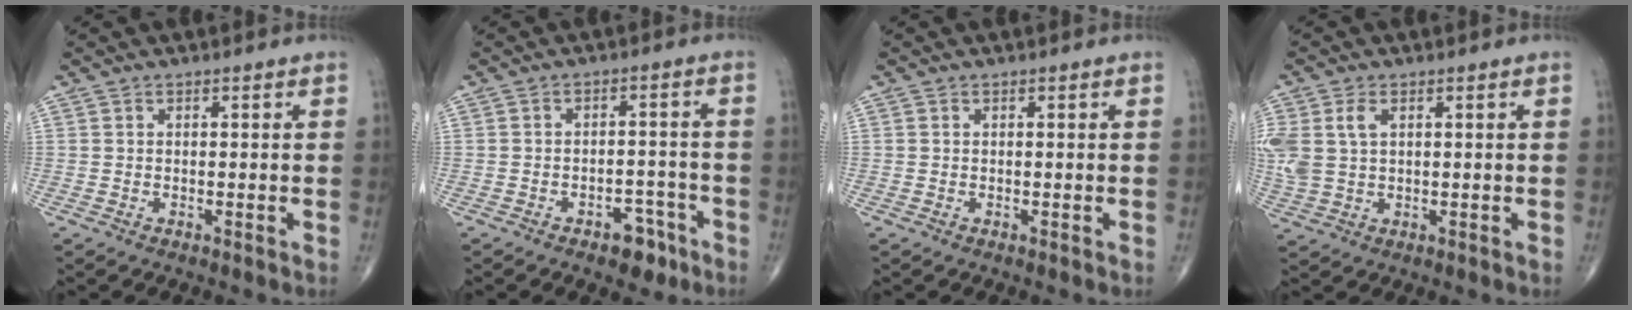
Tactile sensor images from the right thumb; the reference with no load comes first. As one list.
[{"total": 5.5, "force": [-3.5, 3.0, 3.0], "torque": [-0.018, 0.028, -0.047]}, {"total": 0.0}, {"total": 7.7, "force": [2.0, 4.9, 5.6], "torque": [-0.145, 0.009, 0.050]}]